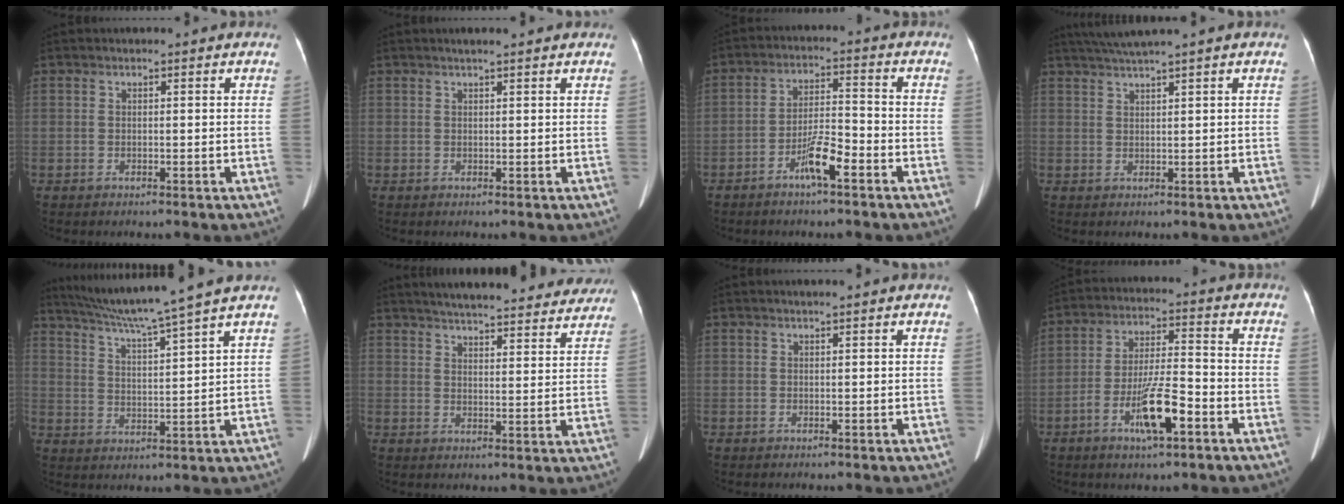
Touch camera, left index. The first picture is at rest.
{"total": 2.8, "force": [2.3, 0.2, 1.6], "torque": [-0.020, 0.020, 0.033]}
{"total": 6.0, "force": [-3.8, 0.8, 4.6], "torque": [-0.095, 0.002, -0.069]}
{"total": 3.9, "force": [3.2, -1.2, 2.0], "torque": [-0.043, 0.012, 0.065]}
{"total": 12.0, "force": [10.2, -2.6, 5.9], "torque": [-0.103, -0.002, 0.166]}
{"total": 24.9, "force": [22.7, 4.7, 9.3], "torque": [-0.135, -0.014, 0.278]}
{"total": 0.7, "force": [0.5, -0.1, 0.4], "torque": [-0.010, 0.004, 0.012]}
{"total": 9.4, "force": [-4.6, 1.6, 8.0], "torque": [-0.158, -0.006, -0.080]}